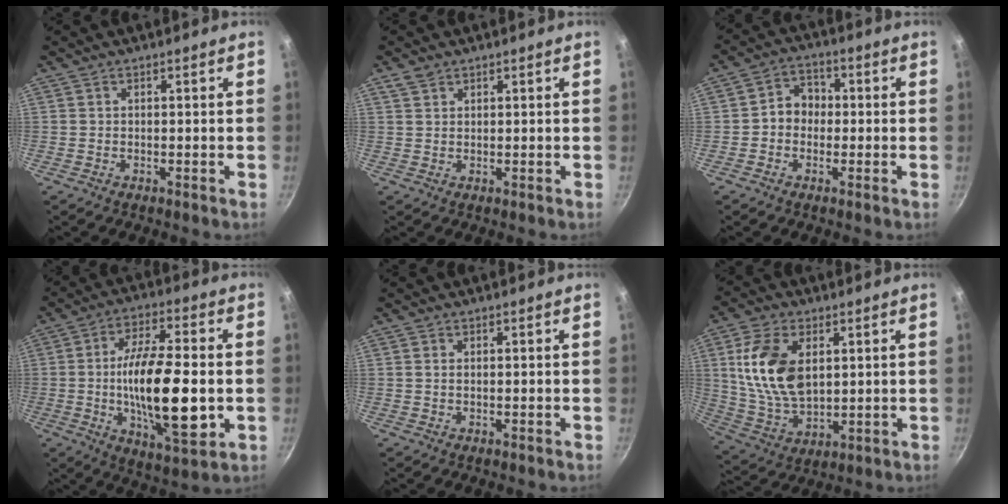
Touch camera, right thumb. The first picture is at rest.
{"total": 2.1, "force": [1.4, 1.2, 0.8], "torque": [-0.013, -0.003, 0.030]}
{"total": 5.4, "force": [-0.5, 4.5, 2.8], "torque": [-0.013, 0.016, -0.021]}
{"total": 19.9, "force": [-2.3, 6.9, 18.5], "torque": [-0.313, 0.006, -0.038]}
{"total": 0.7, "force": [0.2, 0.4, 0.5], "torque": [-0.009, 0.001, 0.003]}
{"total": 15.2, "force": [3.6, 9.3, 11.5], "torque": [-0.203, -0.018, 0.080]}